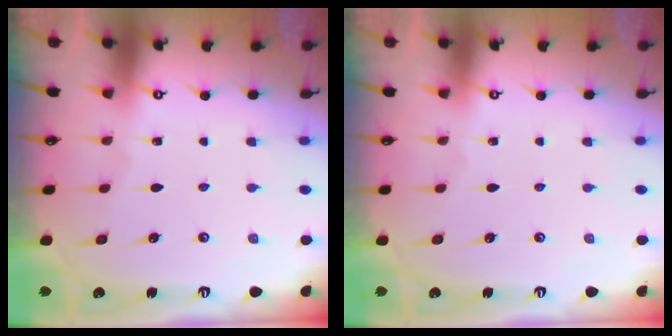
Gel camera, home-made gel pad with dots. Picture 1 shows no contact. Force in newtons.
{"total": 0.0}